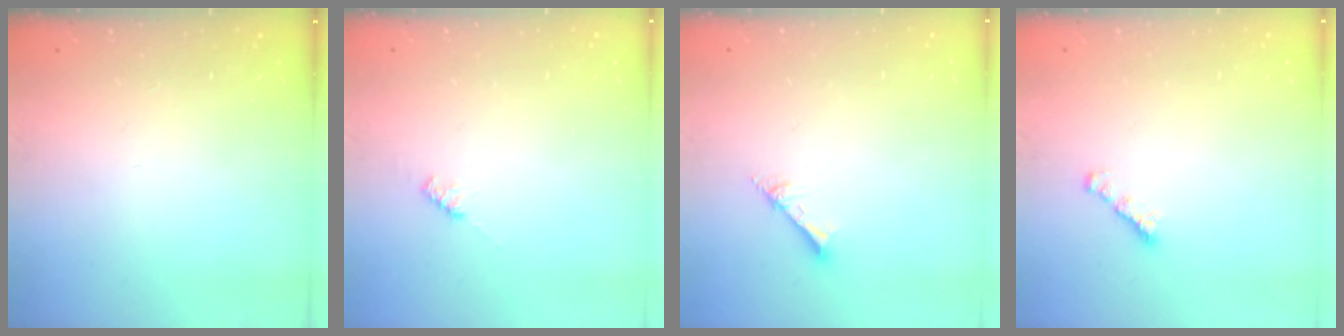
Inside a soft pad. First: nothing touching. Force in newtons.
{"total": 2.2, "press": 2.2, "slide": 0.4}
{"total": 2.8, "press": 2.7, "slide": 0.4}
{"total": 1.7, "press": 1.6, "slide": 0.5}